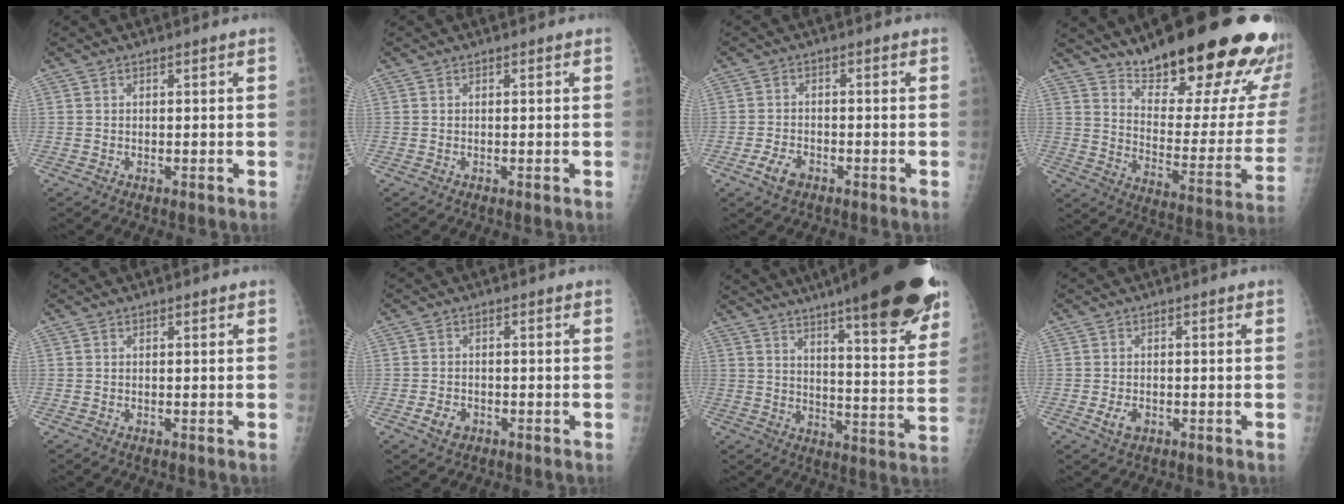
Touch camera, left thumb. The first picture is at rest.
{"total": 0.0}
{"total": 4.0, "force": [-2.3, 2.4, 2.2], "torque": [-0.038, 0.009, -0.041]}
{"total": 28.9, "force": [20.6, 7.6, 18.8], "torque": [-0.232, -0.110, 0.291]}
{"total": 0.0}
{"total": 3.1, "force": [-1.5, 2.3, 1.5], "torque": [-0.020, 0.004, -0.024]}
{"total": 29.2, "force": [20.2, 5.8, 20.3], "torque": [-0.258, -0.069, 0.271]}
{"total": 2.9, "force": [-1.0, 1.9, 1.9], "torque": [-0.030, 0.000, -0.017]}